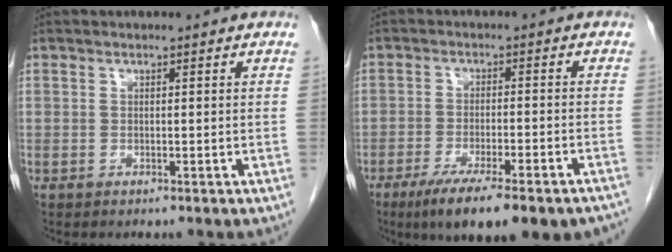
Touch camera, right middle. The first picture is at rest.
{"total": 16.2, "force": [-12.2, 2.7, 10.4], "torque": [-0.117, -0.019, -0.177]}